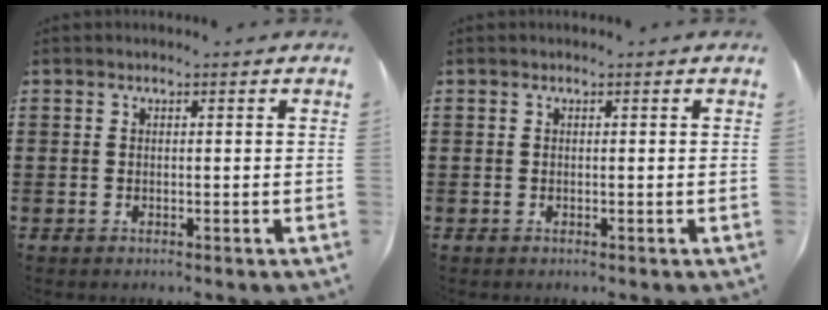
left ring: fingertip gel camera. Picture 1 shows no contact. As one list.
[{"total": 0.0}]